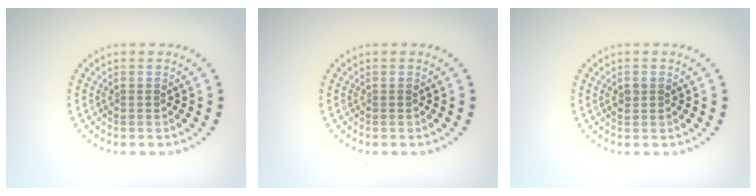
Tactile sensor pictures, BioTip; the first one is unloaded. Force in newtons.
{"total": 0.0}
{"total": 0.9, "press": 0.9, "slide": 0.2}